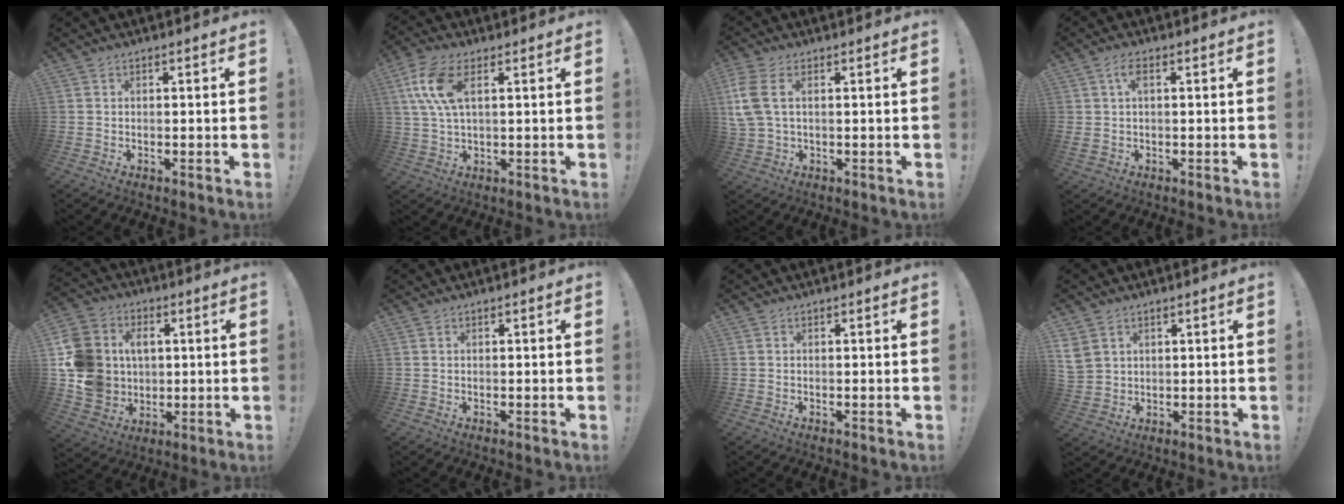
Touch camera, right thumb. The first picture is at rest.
{"total": 10.8, "force": [3.7, 5.2, 8.7], "torque": [-0.178, -0.005, 0.069]}
{"total": 7.5, "force": [2.1, 3.9, 6.2], "torque": [-0.146, -0.001, 0.042]}
{"total": 3.8, "force": [1.0, 1.4, 3.4], "torque": [-0.061, 0.005, 0.016]}
{"total": 16.3, "force": [2.0, 14.4, 7.4], "torque": [-0.161, 0.000, 0.046]}
{"total": 0.0}
{"total": 0.0}
{"total": 5.3, "force": [2.6, 4.1, 2.1], "torque": [-0.049, -0.006, 0.056]}